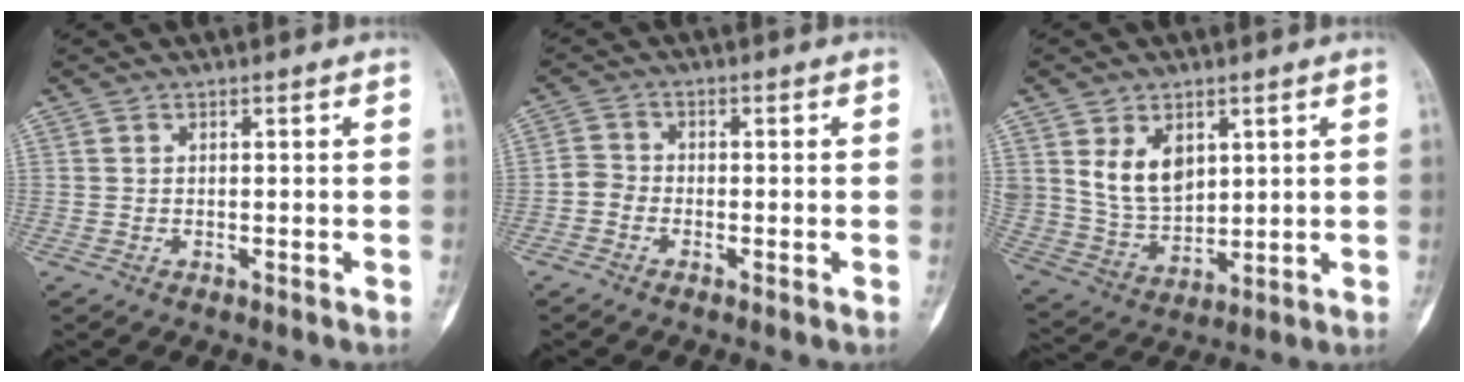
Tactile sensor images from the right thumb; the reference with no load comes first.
{"total": 2.3, "force": [-1.1, 1.8, 0.8], "torque": [-0.008, 0.011, -0.033]}
{"total": 10.1, "force": [3.8, 6.9, 6.3], "torque": [-0.093, -0.023, 0.092]}